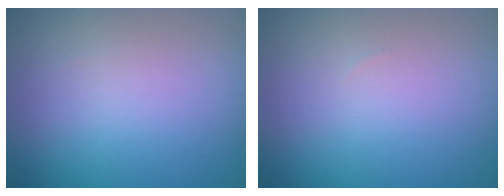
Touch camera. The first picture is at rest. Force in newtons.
{"total": 0.0}